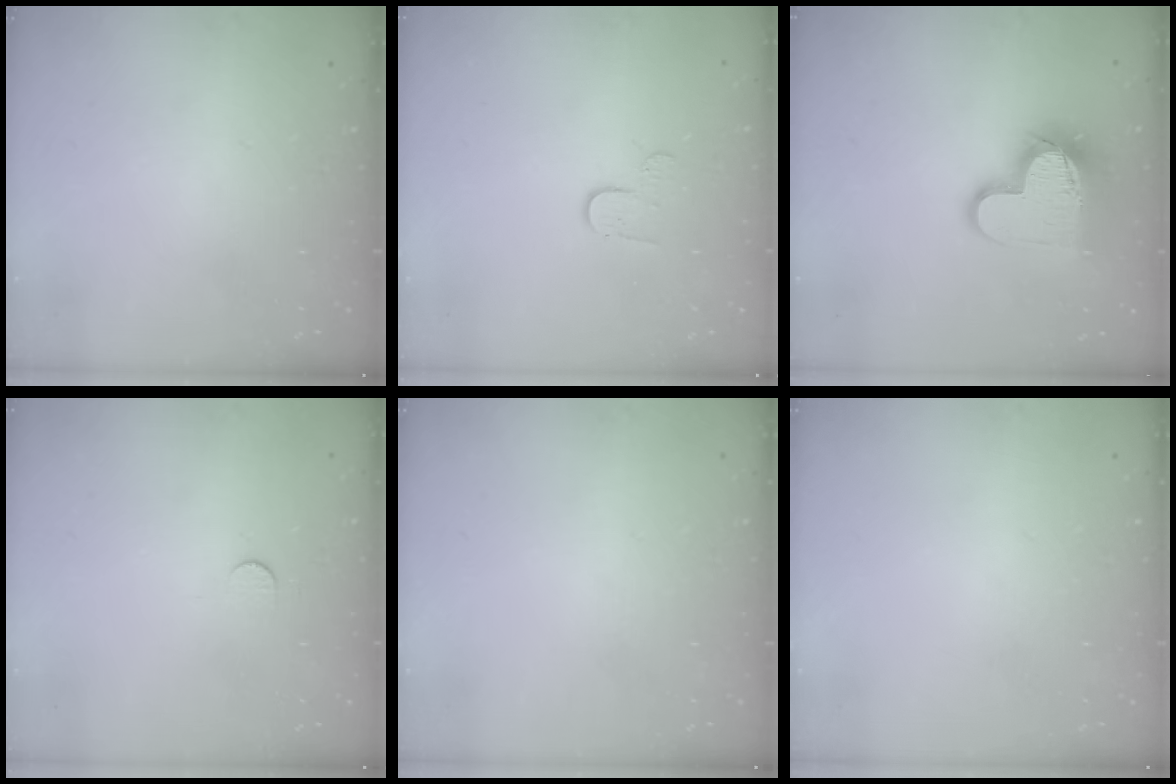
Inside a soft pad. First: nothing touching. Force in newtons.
{"total": 4.4, "press": 4.4, "slide": 0.4}
{"total": 15.8, "press": 15.8, "slide": 1.2}
{"total": 3.7, "press": 3.7, "slide": 0.4}
{"total": 0.0}
{"total": 0.0}